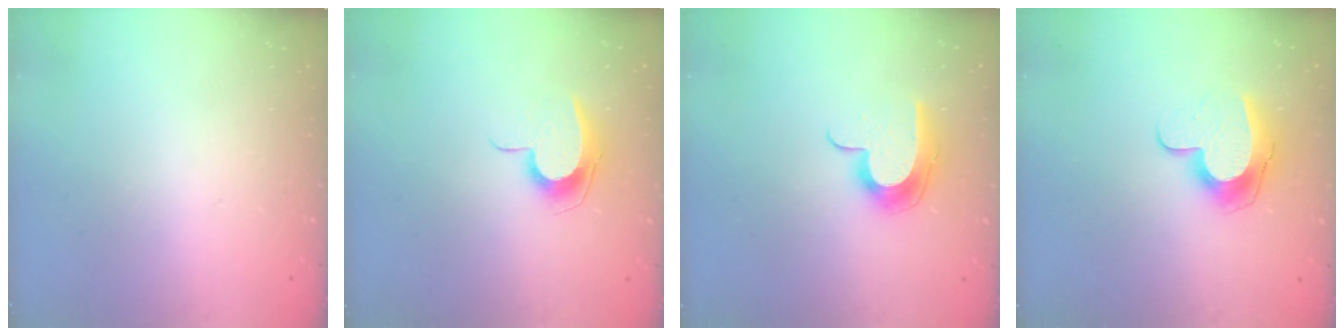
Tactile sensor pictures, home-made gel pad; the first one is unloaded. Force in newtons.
{"total": 9.2, "press": 9.2, "slide": 0.8}
{"total": 11.6, "press": 11.6, "slide": 0.8}
{"total": 10.9, "press": 10.9, "slide": 1.1}